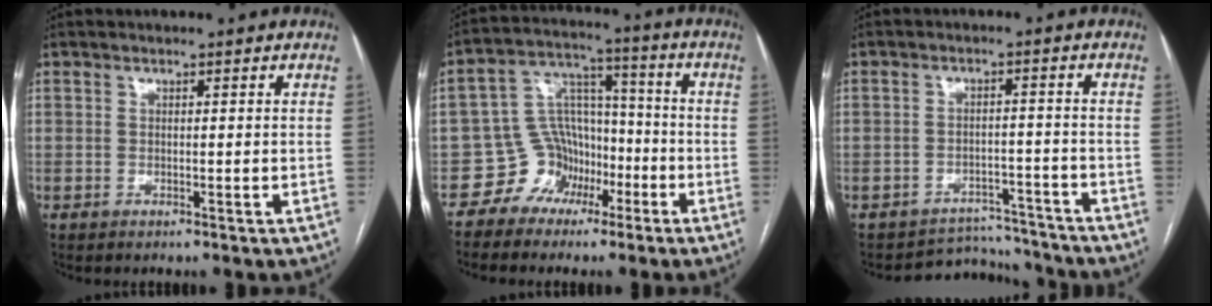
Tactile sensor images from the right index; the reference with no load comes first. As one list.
[{"total": 8.6, "force": [-4.6, 7.0, 1.9], "torque": [-0.042, 0.037, -0.074]}, {"total": 6.8, "force": [-6.3, 1.8, -1.6], "torque": [0.027, 0.029, -0.088]}]